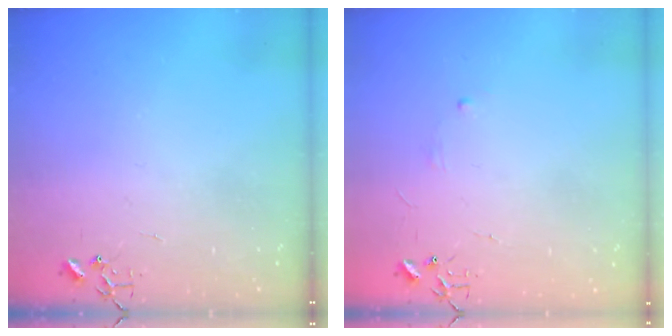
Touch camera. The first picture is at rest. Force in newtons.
{"total": 2.9, "press": 2.8, "slide": 0.5}